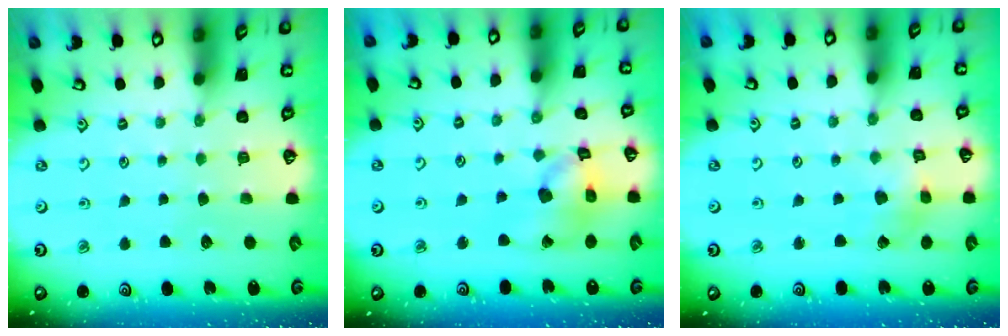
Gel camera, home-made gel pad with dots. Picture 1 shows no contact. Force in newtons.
{"total": 12.0, "press": 11.8, "slide": 1.7}
{"total": 2.7, "press": 2.7, "slide": 0.2}